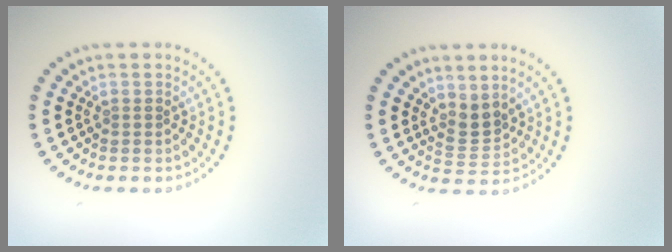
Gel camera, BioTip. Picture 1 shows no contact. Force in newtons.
{"total": 2.2, "press": 1.6, "slide": 1.5}